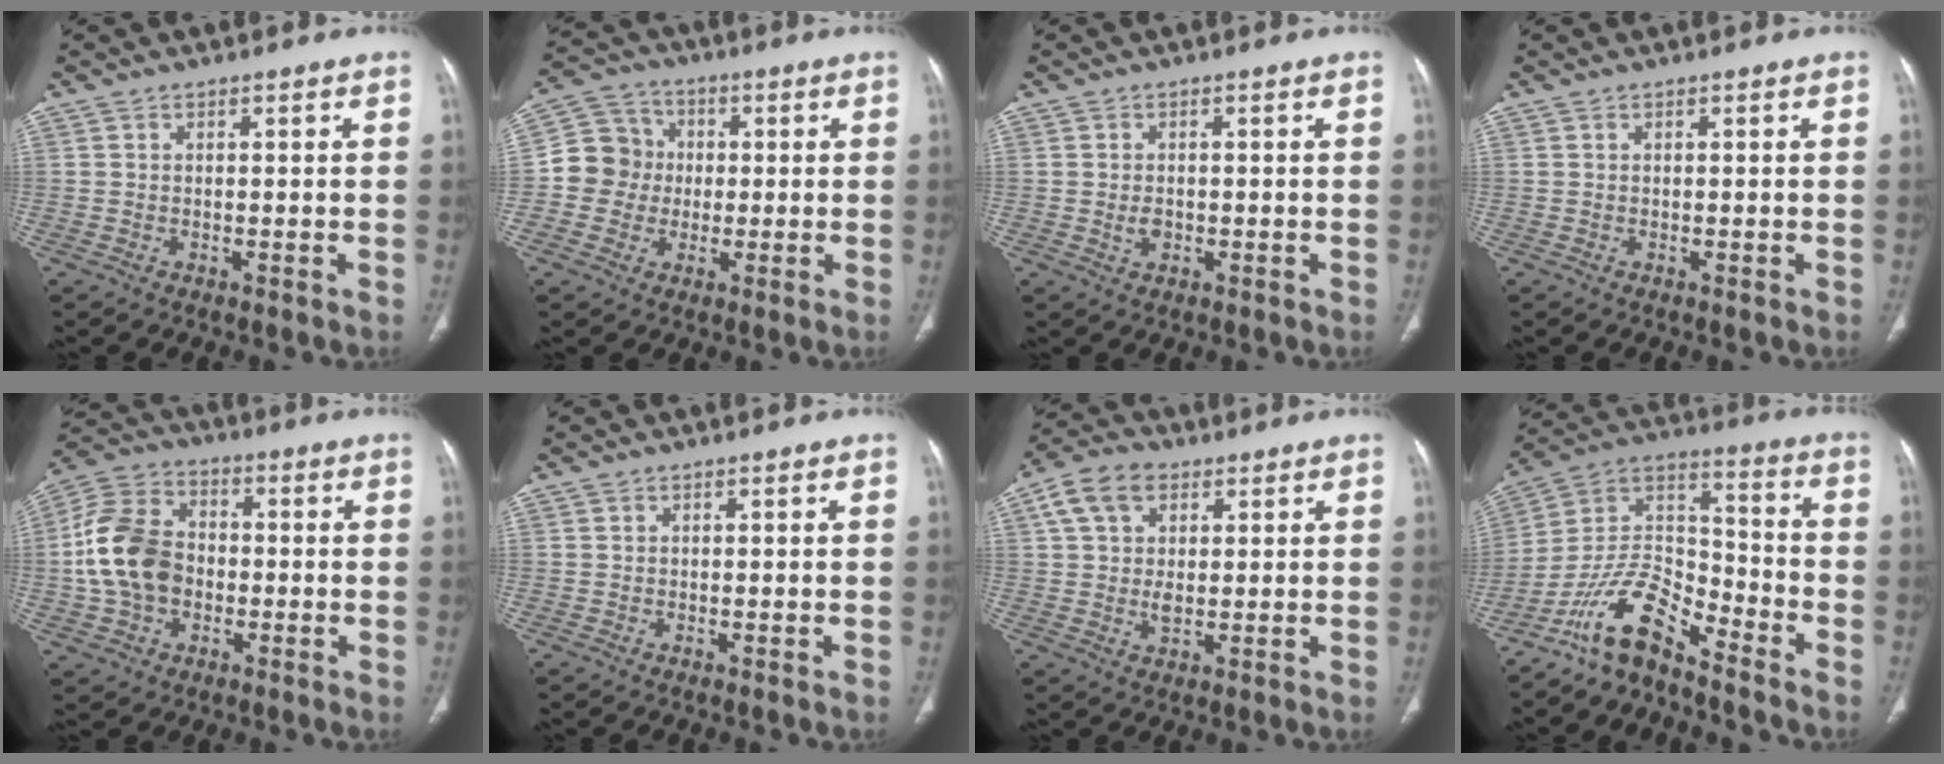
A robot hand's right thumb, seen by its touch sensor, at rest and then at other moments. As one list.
[{"total": 9.5, "force": [-0.4, 9.0, 2.8], "torque": [-0.020, 0.025, -0.016]}, {"total": 2.1, "force": [-0.3, 1.5, 1.5], "torque": [-0.024, 0.001, -0.003]}, {"total": 0.0}, {"total": 14.6, "force": [-1.2, 10.9, 9.6], "torque": [-0.175, 0.029, -0.027]}, {"total": 0.0}, {"total": 9.7, "force": [3.4, 6.5, 6.4], "torque": [-0.109, 0.003, 0.055]}, {"total": 12.7, "force": [-9.8, 4.4, 6.6], "torque": [-0.116, 0.092, -0.193]}]